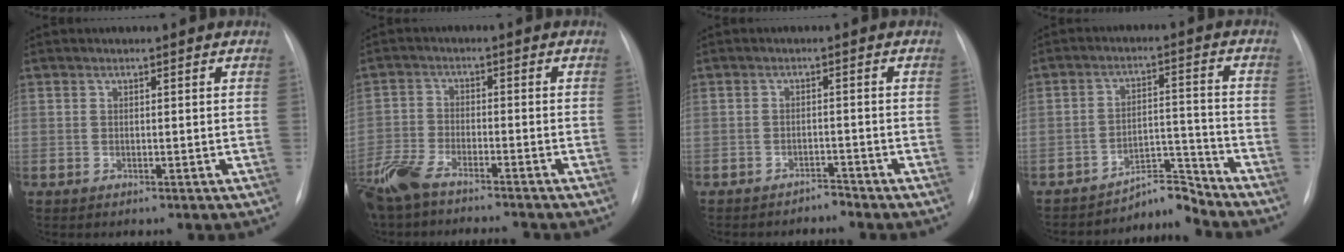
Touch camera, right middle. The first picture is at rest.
{"total": 10.5, "force": [-8.8, 2.0, 5.5], "torque": [-0.112, -0.019, -0.155]}
{"total": 1.7, "force": [-1.7, 0.0, -0.4], "torque": [0.014, -0.005, -0.025]}
{"total": 5.6, "force": [-5.5, -0.2, -0.6], "torque": [0.013, 0.035, -0.084]}